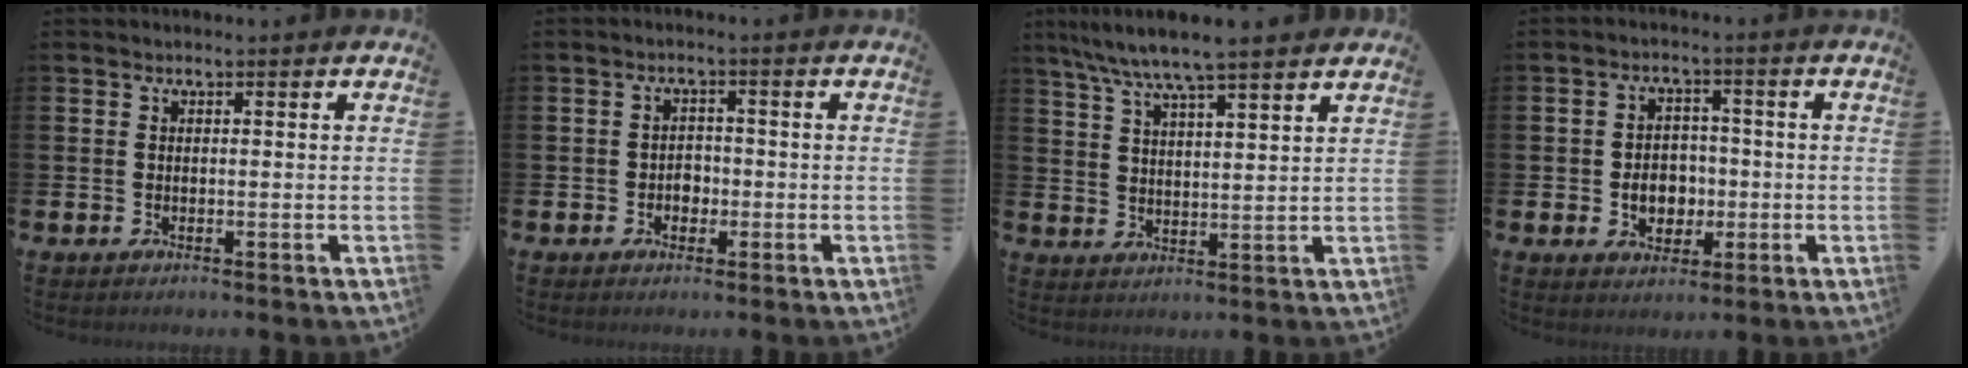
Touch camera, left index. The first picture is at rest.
{"total": 2.2, "force": [-0.8, 1.8, 1.0], "torque": [-0.013, 0.001, -0.021]}
{"total": 7.0, "force": [6.5, 0.0, 2.7], "torque": [-0.074, -0.025, 0.115]}
{"total": 4.6, "force": [-0.8, 3.8, 2.4], "torque": [-0.040, 0.004, -0.022]}